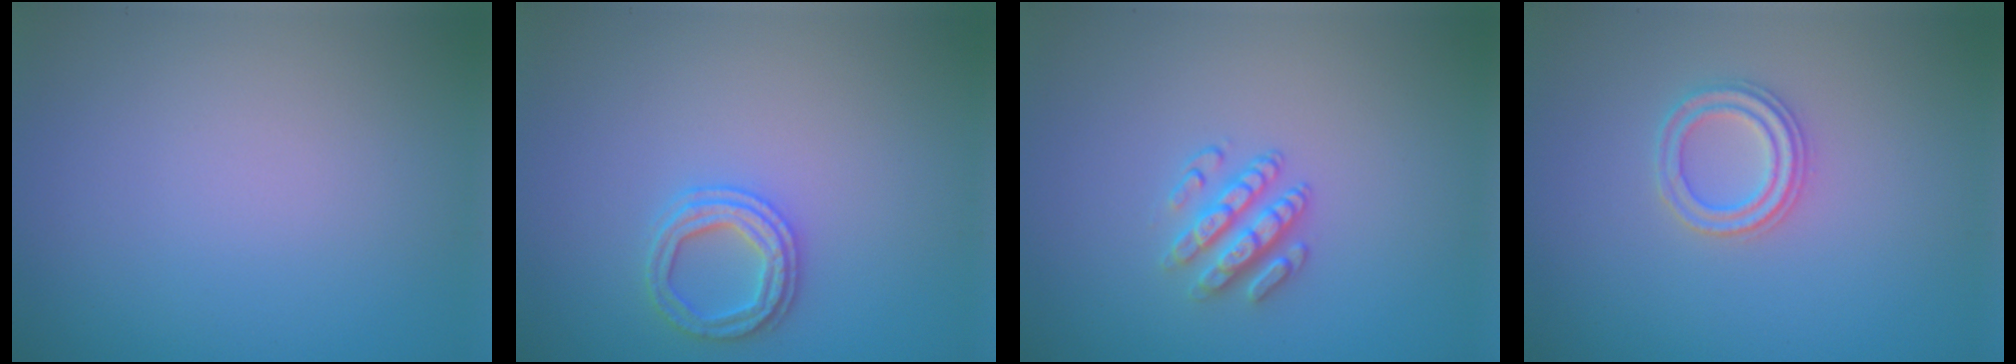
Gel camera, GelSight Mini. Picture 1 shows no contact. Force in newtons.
{"total": 2.4, "press": 2.4, "slide": 0.2}
{"total": 2.9, "press": 2.5, "slide": 1.4}
{"total": 2.3, "press": 2.3, "slide": 0.3}